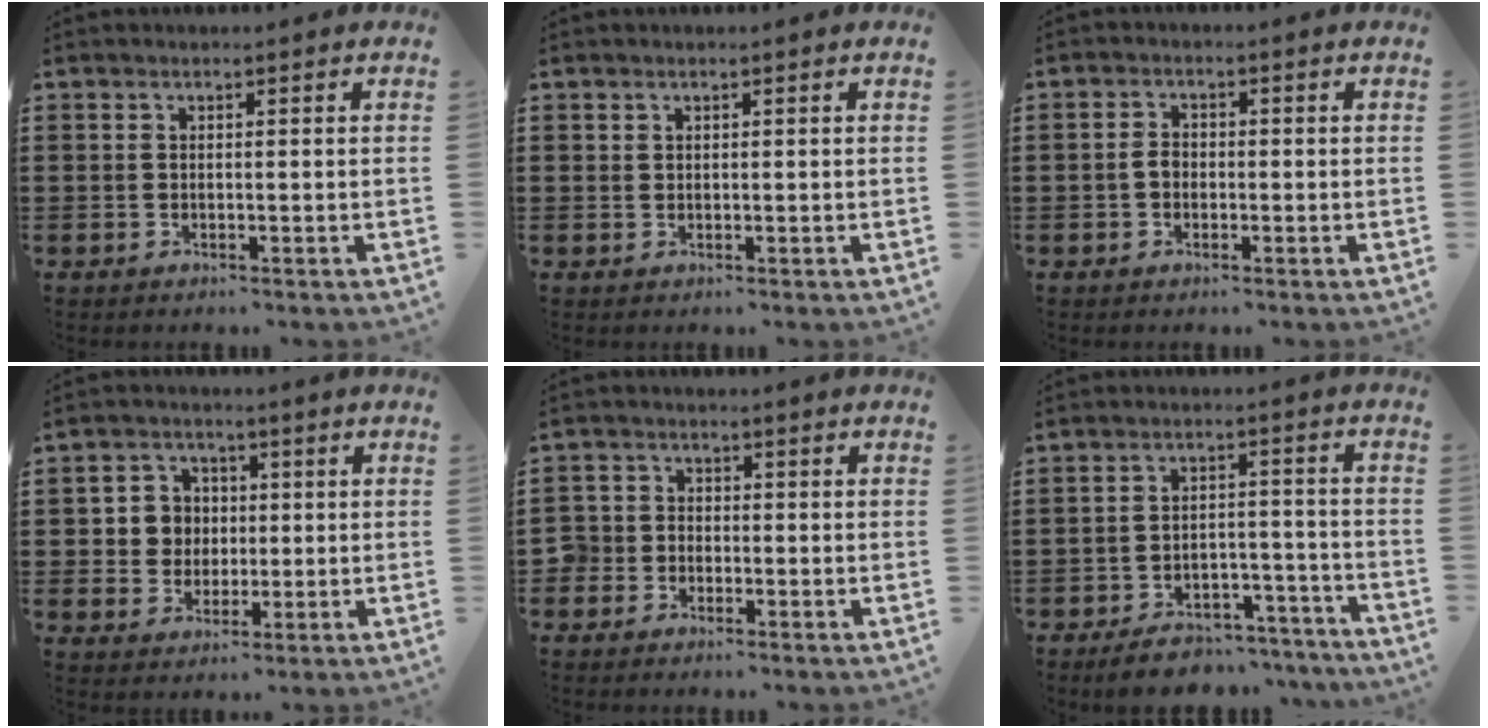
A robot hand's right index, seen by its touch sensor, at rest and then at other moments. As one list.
[{"total": 0.5, "force": [0.4, 0.3, 0.1], "torque": [-0.003, 0.001, 0.010]}, {"total": 2.0, "force": [-0.4, 1.4, 1.4], "torque": [-0.035, 0.001, -0.012]}, {"total": 5.1, "force": [0.4, 4.9, 1.4], "torque": [-0.050, 0.017, 0.005]}, {"total": 2.7, "force": [-1.5, 2.2, 0.1], "torque": [-0.021, 0.001, -0.038]}, {"total": 5.5, "force": [-5.1, 1.3, 1.5], "torque": [-0.021, 0.014, -0.097]}]